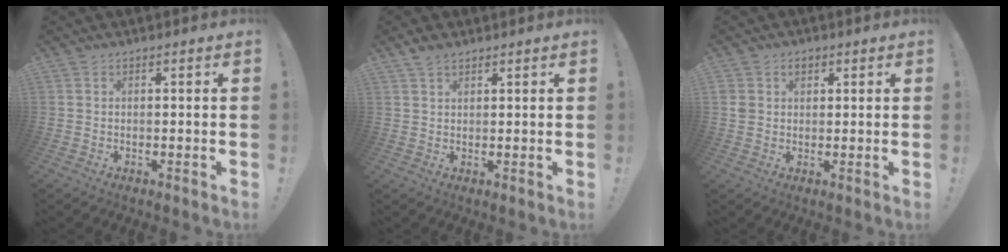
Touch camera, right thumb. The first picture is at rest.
{"total": 3.1, "force": [2.3, 1.4, 1.5], "torque": [-0.023, -0.007, 0.043]}
{"total": 3.6, "force": [1.2, 2.9, 1.7], "torque": [-0.022, -0.001, 0.022]}